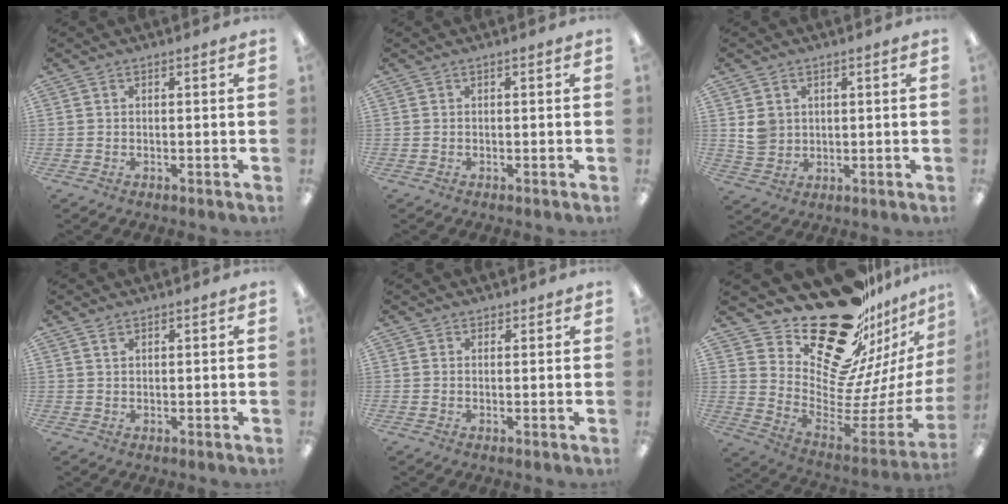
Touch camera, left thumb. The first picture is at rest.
{"total": 0.0}
{"total": 4.5, "force": [1.6, 4.0, 1.5], "torque": [-0.020, 0.002, 0.029]}
{"total": 1.3, "force": [1.0, 0.6, 0.6], "torque": [-0.006, -0.004, 0.018]}
{"total": 1.2, "force": [0.9, 0.8, 0.0], "torque": [0.008, -0.002, 0.015]}
{"total": 25.3, "force": [19.5, 12.0, 10.9], "torque": [-0.144, -0.166, 0.357]}